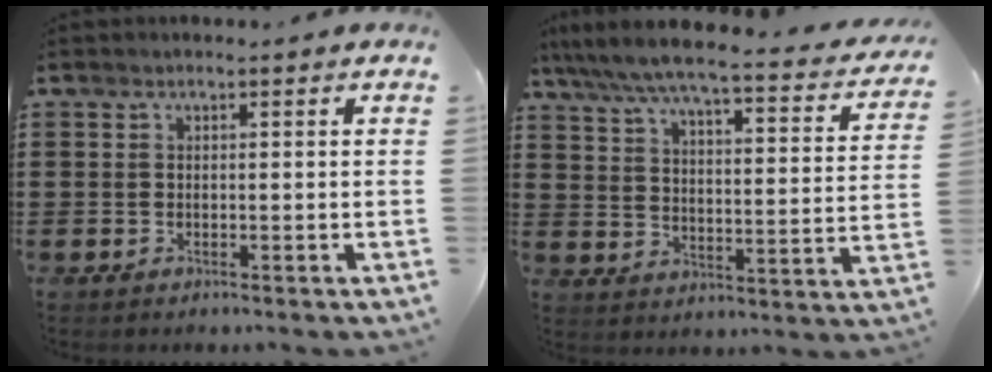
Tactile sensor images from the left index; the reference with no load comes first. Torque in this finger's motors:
{"motor_torque": [2.14, 0.00, 0.53, 0.05]}